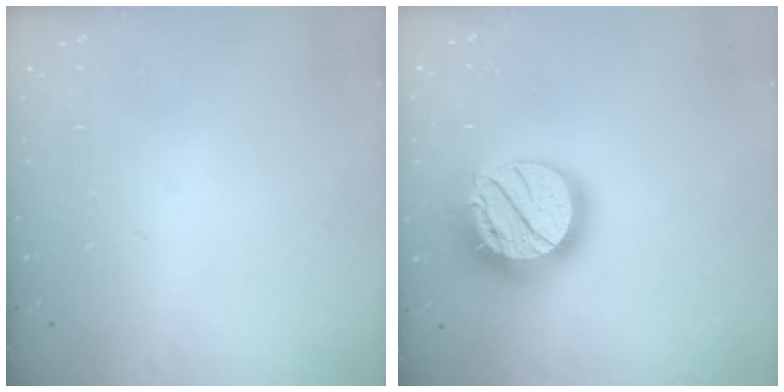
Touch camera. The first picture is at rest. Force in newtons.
{"total": 22.4, "press": 22.4, "slide": 1.9}